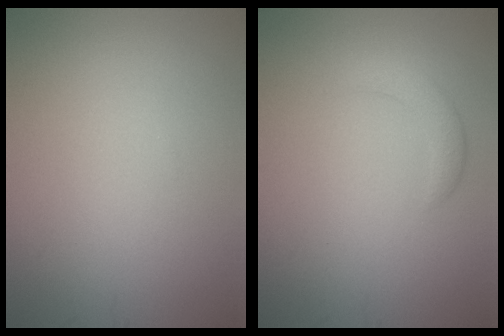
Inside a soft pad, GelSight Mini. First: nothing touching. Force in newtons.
{"total": 2.0, "press": 2.0, "slide": 0.1}